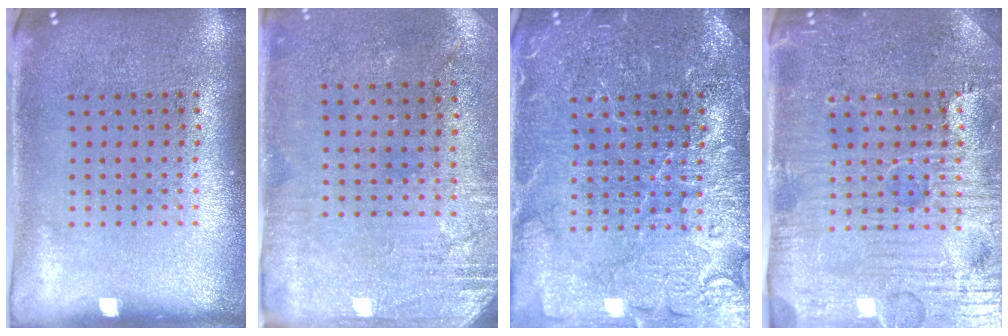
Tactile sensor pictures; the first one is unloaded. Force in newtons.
{"total": 2.8, "press": 2.4, "slide": 1.5}
{"total": 4.3, "press": 4.2, "slide": 0.7}
{"total": 5.1, "press": 4.8, "slide": 1.8}